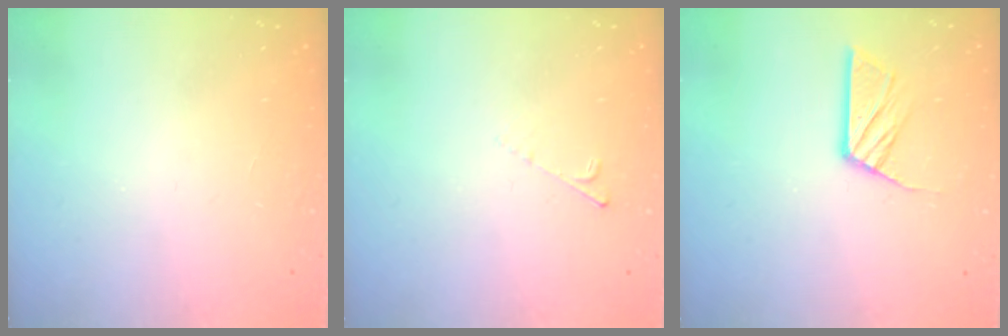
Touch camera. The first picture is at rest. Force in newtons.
{"total": 3.2, "press": 3.1, "slide": 0.5}
{"total": 6.9, "press": 6.9, "slide": 0.6}